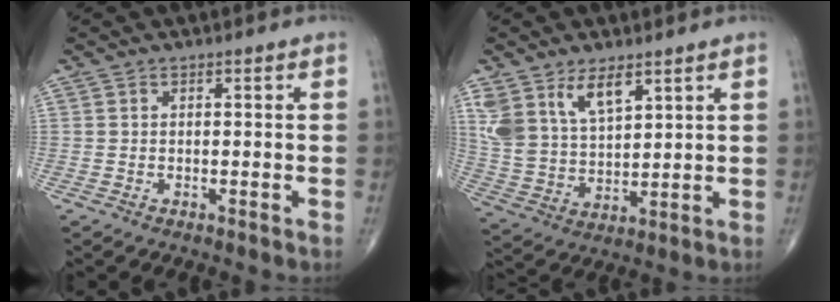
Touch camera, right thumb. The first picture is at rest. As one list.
[{"total": 10.7, "force": [6.2, 5.3, 6.8], "torque": [-0.119, -0.024, 0.134]}]